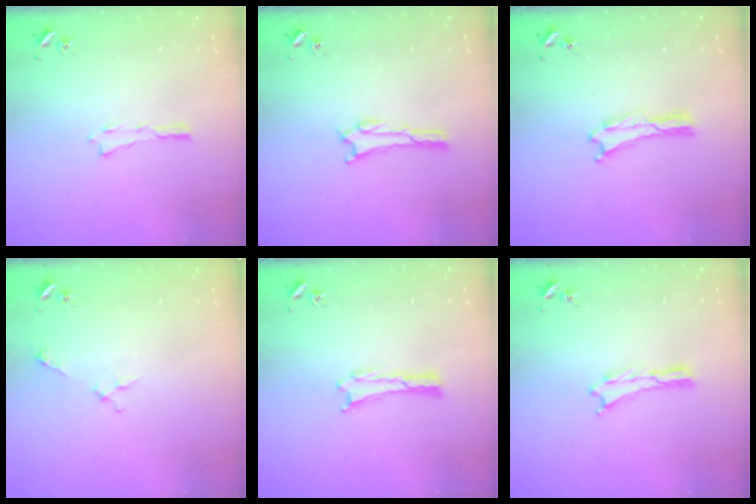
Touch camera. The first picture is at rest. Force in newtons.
{"total": 1.1, "press": 1.0, "slide": 0.1}
{"total": 0.0}
{"total": 3.3, "press": 3.3, "slide": 0.4}
{"total": 0.0}
{"total": 0.0}